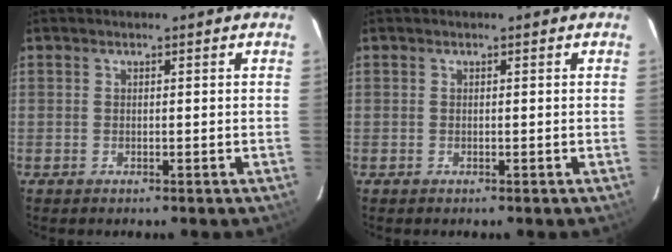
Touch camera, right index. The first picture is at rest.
{"total": 0.0}